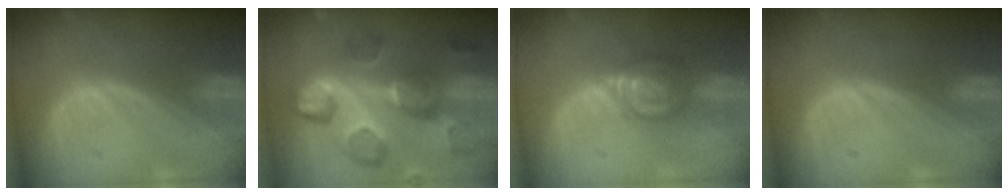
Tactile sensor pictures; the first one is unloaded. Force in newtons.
{"total": 11.9, "press": 10.8, "slide": 5.0}
{"total": 6.2, "press": 5.8, "slide": 2.2}
{"total": 0.0}